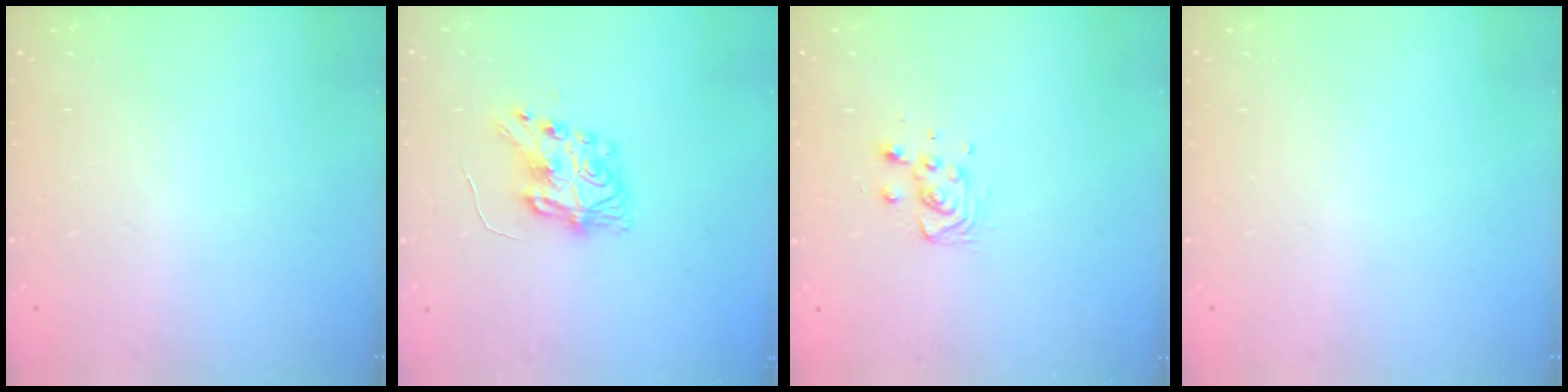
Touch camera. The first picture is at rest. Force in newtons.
{"total": 8.3, "press": 8.3, "slide": 0.4}
{"total": 8.3, "press": 8.0, "slide": 2.1}
{"total": 0.0}